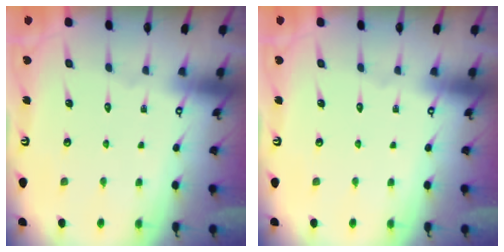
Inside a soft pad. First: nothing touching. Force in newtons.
{"total": 0.0}